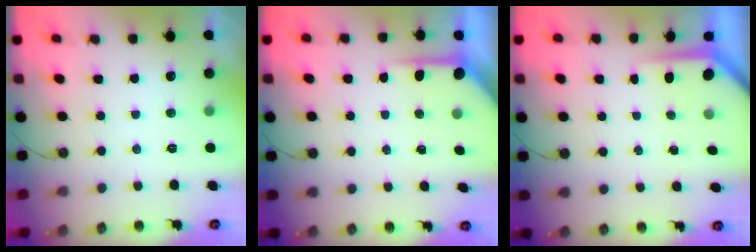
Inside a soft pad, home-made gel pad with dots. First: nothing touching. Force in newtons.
{"total": 4.9, "press": 4.9, "slide": 0.3}
{"total": 3.9, "press": 3.9, "slide": 0.2}